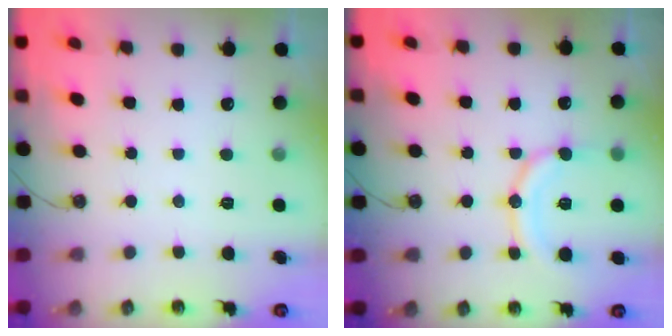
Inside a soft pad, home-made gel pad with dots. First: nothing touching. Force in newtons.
{"total": 14.6, "press": 14.4, "slide": 2.6}